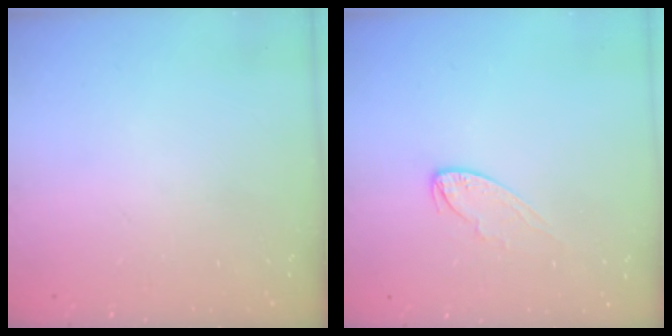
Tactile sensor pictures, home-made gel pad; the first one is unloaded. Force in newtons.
{"total": 5.9, "press": 5.9, "slide": 0.2}